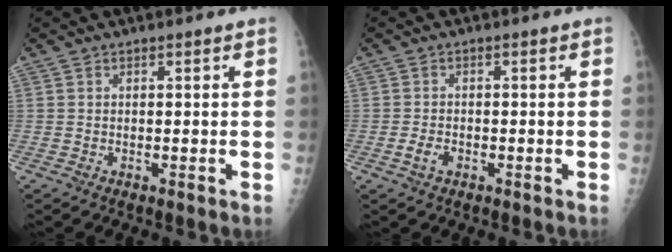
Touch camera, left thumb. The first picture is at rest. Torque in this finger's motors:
{"motor_torque": [-0.35, 0.27, 0.32, 0.12, 0.02]}